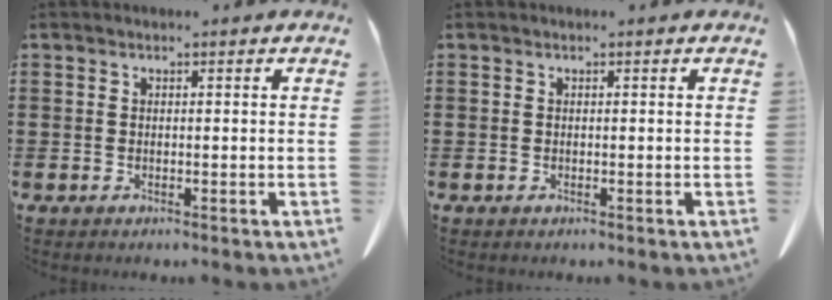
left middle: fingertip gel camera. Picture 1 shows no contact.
{"total": 0.0}